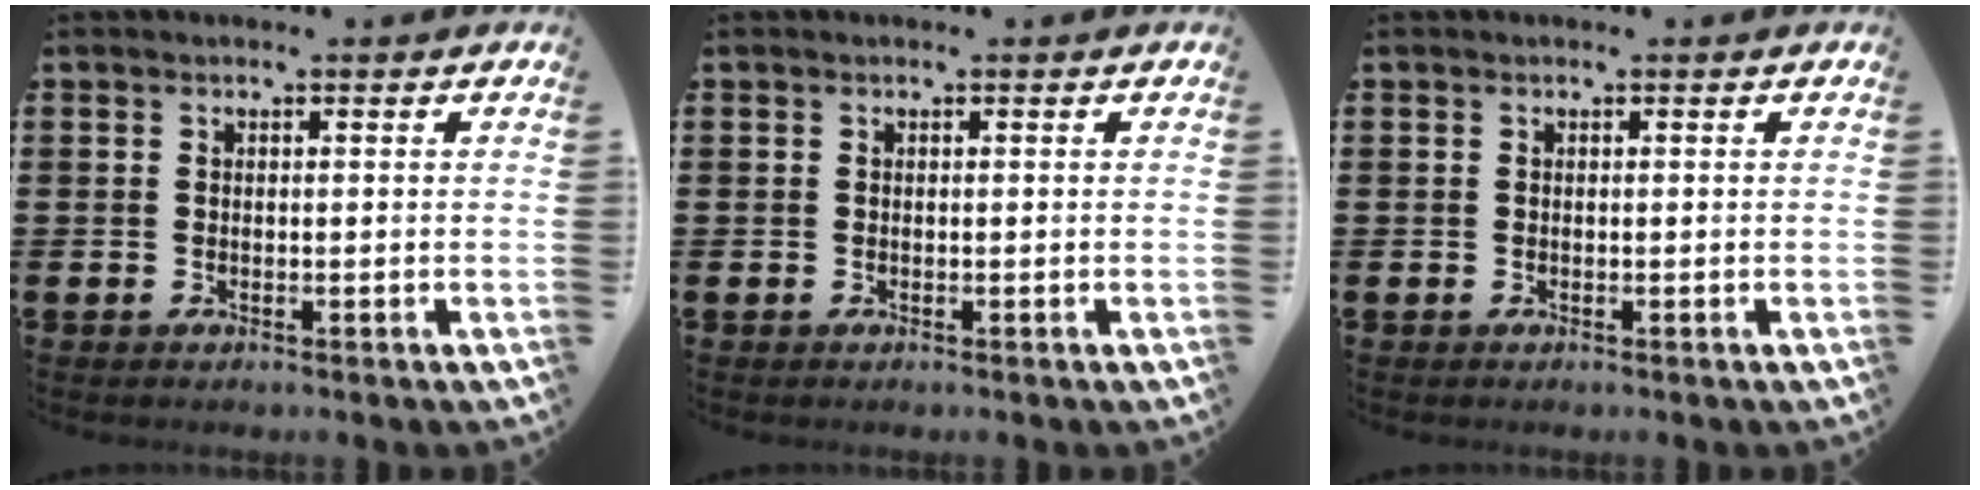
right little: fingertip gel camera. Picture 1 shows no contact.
{"total": 0.0}
{"total": 0.0}